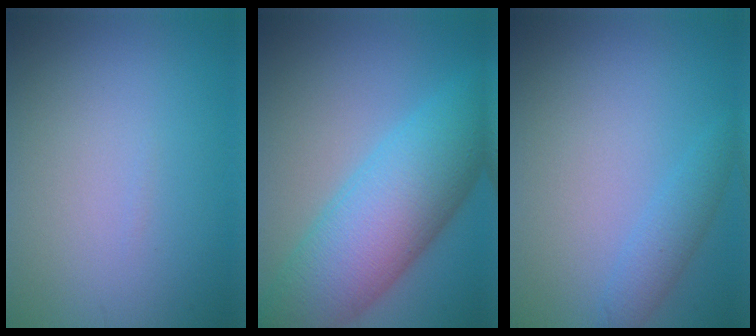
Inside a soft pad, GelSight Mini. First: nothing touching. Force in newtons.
{"total": 10.6, "press": 10.6, "slide": 0.1}
{"total": 2.0, "press": 2.0, "slide": 0.0}